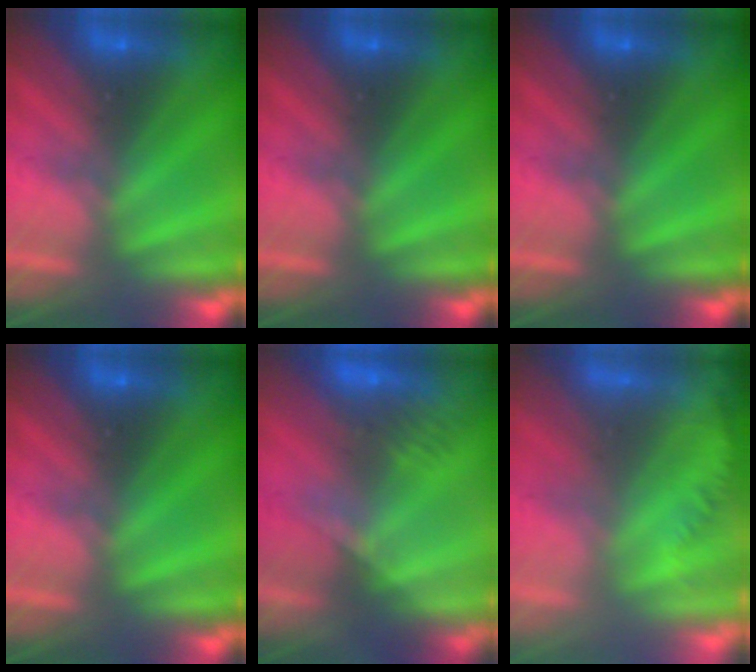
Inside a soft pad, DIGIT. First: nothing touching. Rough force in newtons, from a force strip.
{"total": 0.0}
{"total": 0.0}
{"total": 0.0}
{"total": 2.4}
{"total": 1.3}